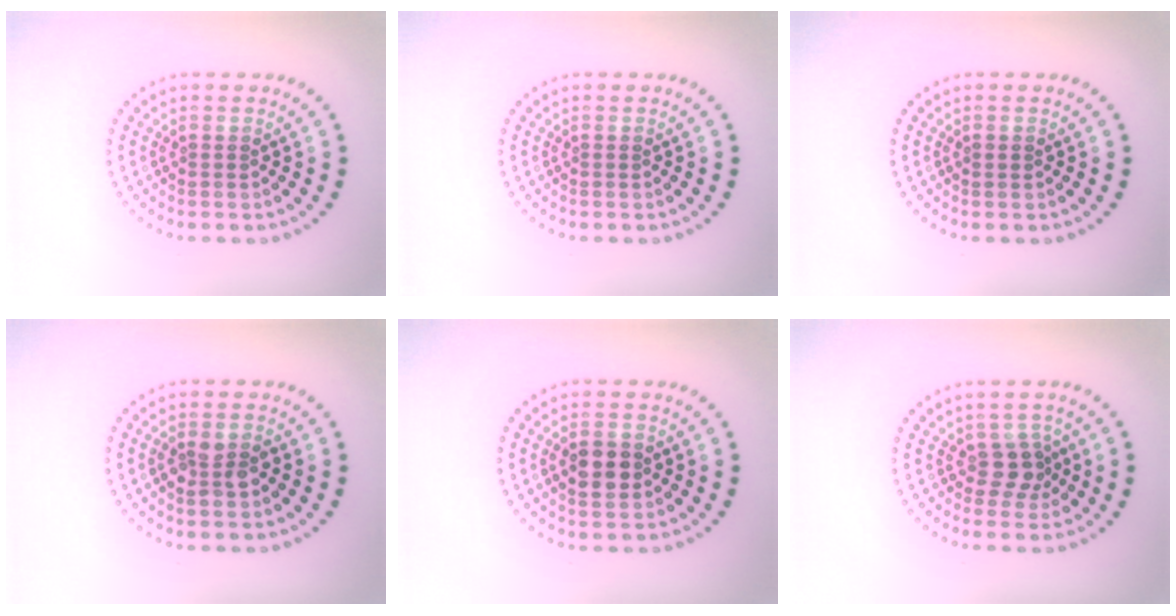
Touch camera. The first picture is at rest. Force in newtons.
{"total": 0.0}
{"total": 0.7, "press": 0.7, "slide": 0.0}
{"total": 2.5, "press": 2.5, "slide": 0.4}
{"total": 3.4, "press": 3.4, "slide": 0.1}
{"total": 2.3, "press": 2.0, "slide": 1.2}